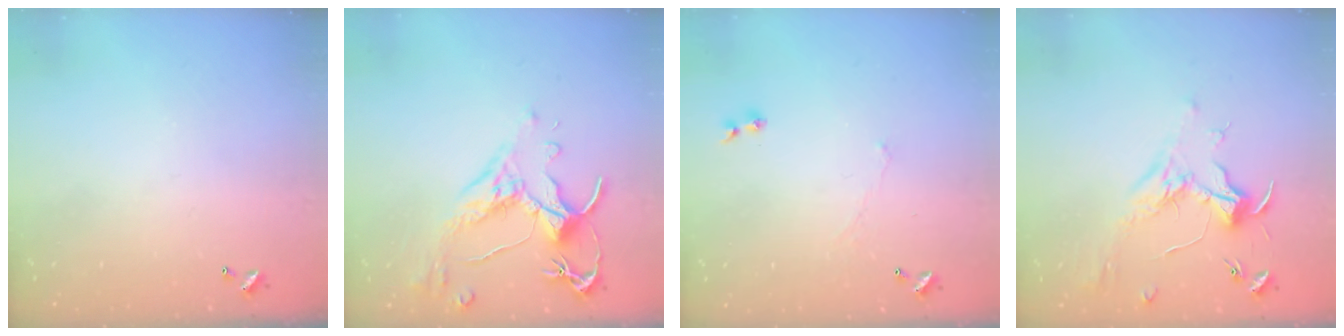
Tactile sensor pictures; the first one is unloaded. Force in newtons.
{"total": 2.5, "press": 2.2, "slide": 1.3}
{"total": 1.5, "press": 1.4, "slide": 0.6}
{"total": 1.9, "press": 1.7, "slide": 0.7}